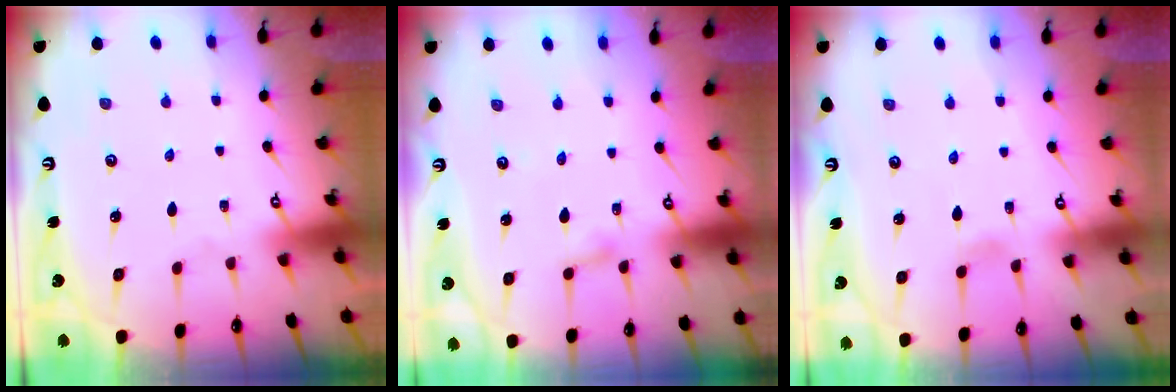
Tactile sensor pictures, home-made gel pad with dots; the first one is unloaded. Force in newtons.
{"total": 1.7, "press": 1.7, "slide": 0.2}
{"total": 2.9, "press": 2.8, "slide": 0.3}